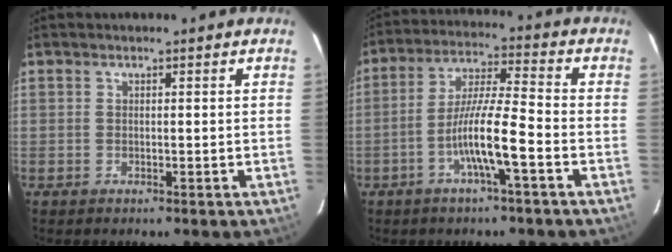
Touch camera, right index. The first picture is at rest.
{"total": 9.7, "force": [-3.6, 0.3, 8.9], "torque": [-0.171, 0.006, -0.071]}